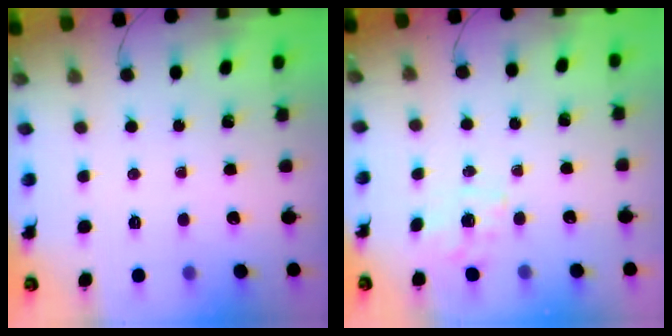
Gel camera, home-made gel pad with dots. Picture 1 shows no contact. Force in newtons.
{"total": 1.0, "press": 0.7, "slide": 0.7}